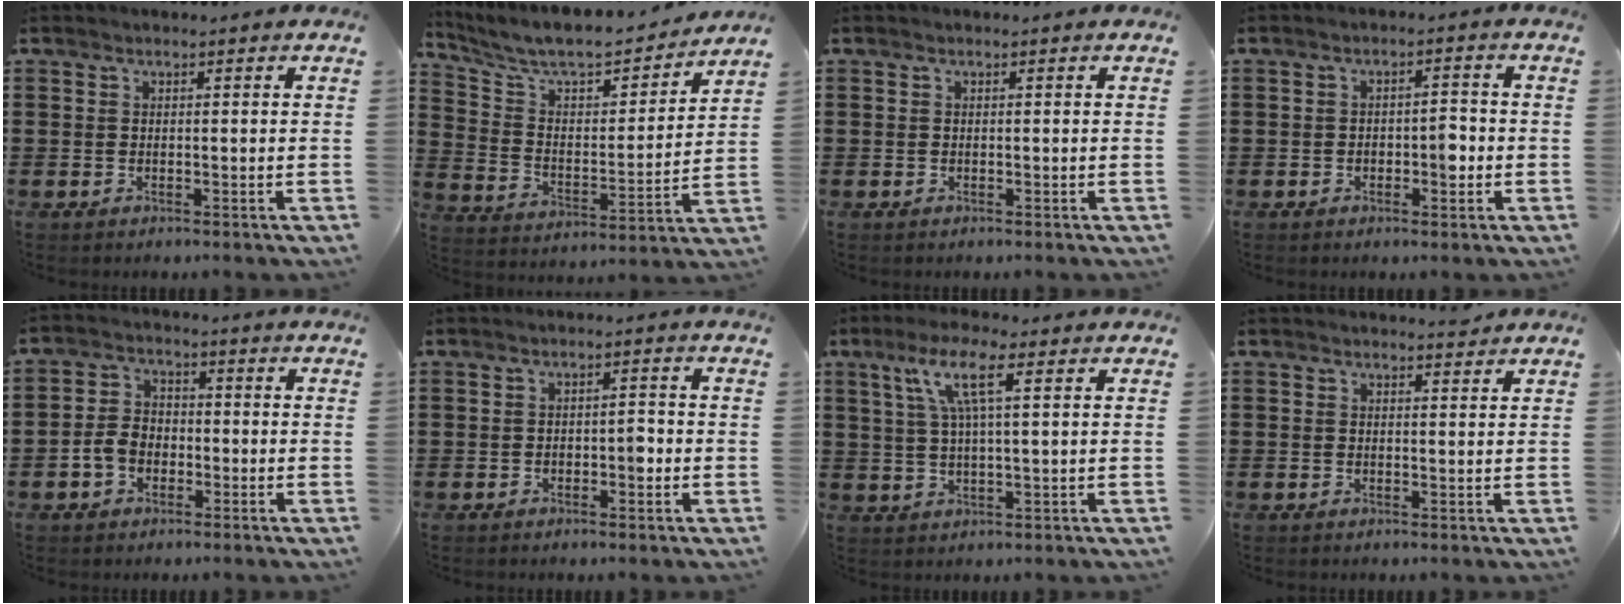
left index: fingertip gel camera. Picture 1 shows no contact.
{"total": 7.4, "force": [6.5, 1.9, 2.8], "torque": [-0.087, -0.045, 0.108]}
{"total": 0.0}
{"total": 3.0, "force": [-0.8, 1.5, 2.6], "torque": [-0.040, 0.002, -0.018]}
{"total": 4.5, "force": [-1.8, 3.2, 2.6], "torque": [-0.064, 0.006, -0.038]}
{"total": 2.1, "force": [-0.7, 0.9, 1.7], "torque": [-0.026, 0.000, -0.017]}
{"total": 7.1, "force": [2.8, 1.3, 6.4], "torque": [-0.133, 0.006, 0.046]}
{"total": 1.6, "force": [1.5, 0.2, 0.3], "torque": [-0.002, -0.002, 0.028]}